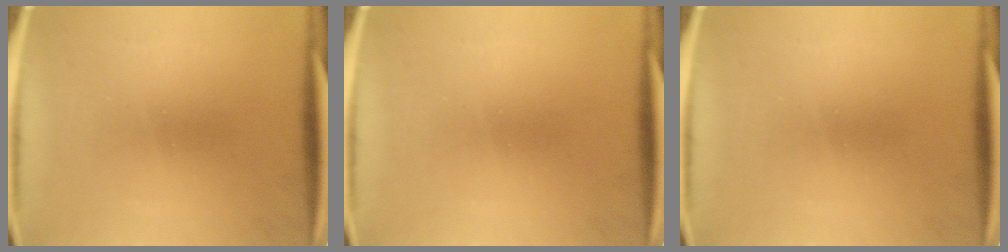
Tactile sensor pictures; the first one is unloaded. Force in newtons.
{"total": 0.0}
{"total": 0.0}